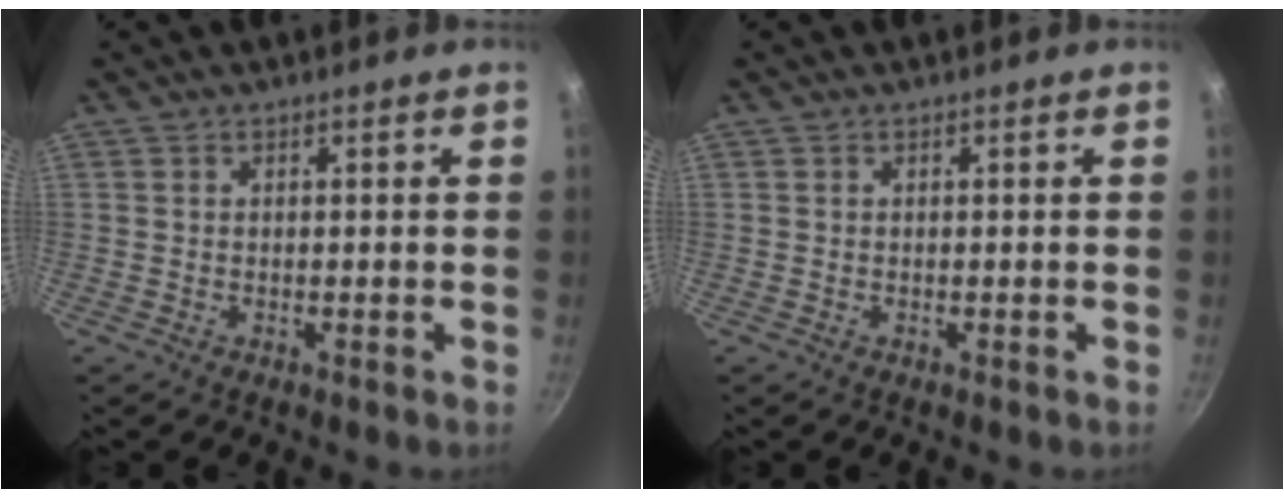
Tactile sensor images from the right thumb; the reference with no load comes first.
{"total": 0.0}